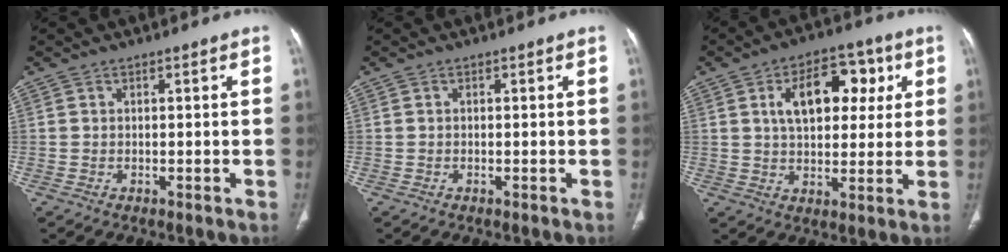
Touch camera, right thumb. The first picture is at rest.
{"total": 0.0}
{"total": 13.6, "force": [4.0, 8.0, 10.2], "torque": [-0.115, 0.007, 0.059]}